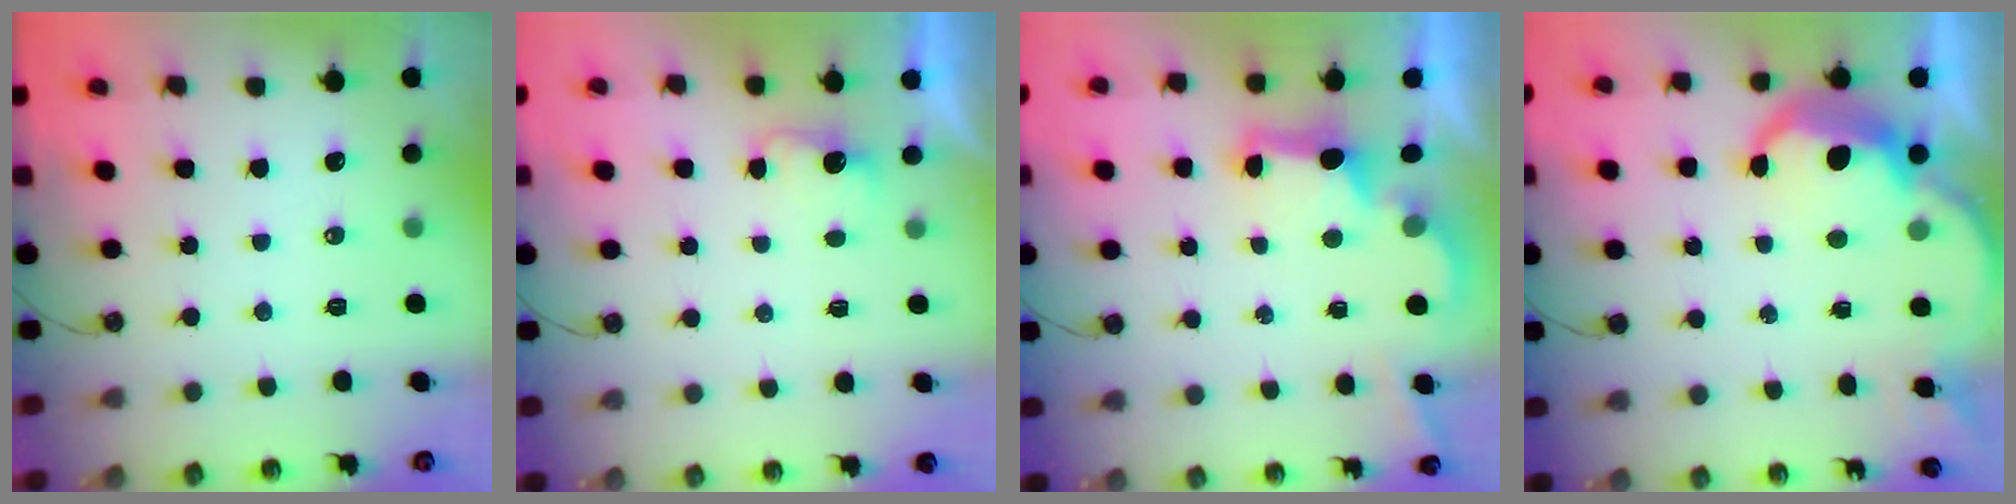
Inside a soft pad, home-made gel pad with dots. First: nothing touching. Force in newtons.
{"total": 2.4, "press": 2.3, "slide": 0.8}
{"total": 2.7, "press": 2.6, "slide": 0.9}
{"total": 7.3, "press": 7.3, "slide": 0.4}